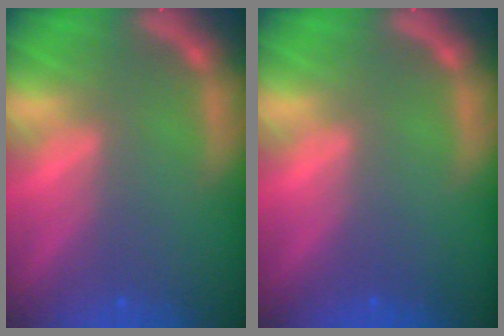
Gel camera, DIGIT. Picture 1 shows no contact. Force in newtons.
{"total": 0.0}